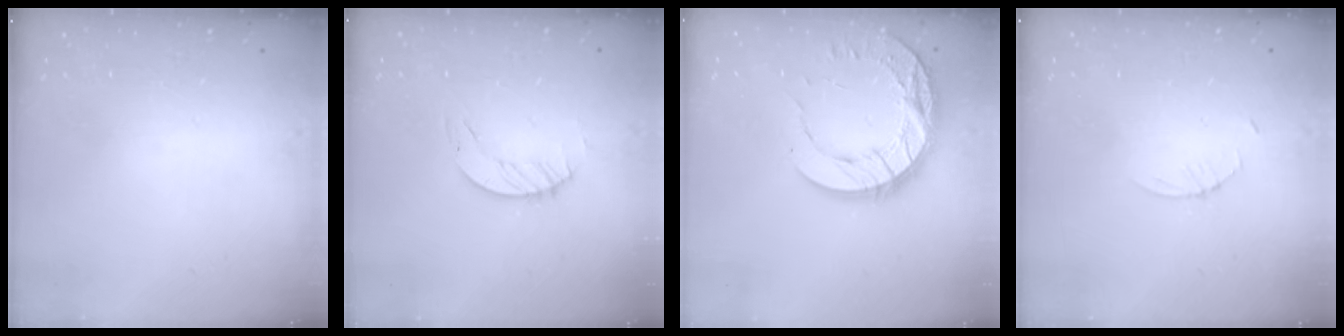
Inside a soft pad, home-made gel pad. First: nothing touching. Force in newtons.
{"total": 1.2, "press": 1.2, "slide": 0.2}
{"total": 17.2, "press": 17.1, "slide": 1.5}
{"total": 2.3, "press": 2.3, "slide": 0.3}